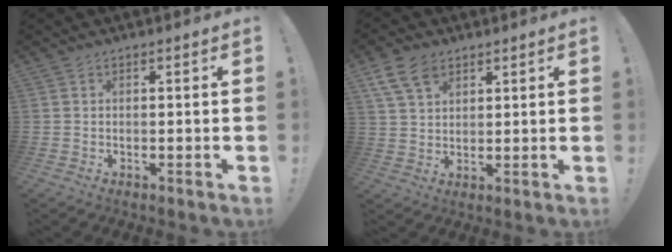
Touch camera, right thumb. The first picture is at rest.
{"total": 9.1, "force": [5.3, 5.8, 4.6], "torque": [-0.091, -0.008, 0.106]}